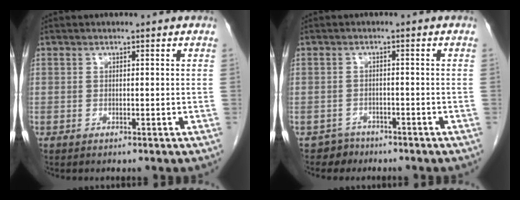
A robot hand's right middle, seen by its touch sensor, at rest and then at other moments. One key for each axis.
{"total": 2.3, "fx": -1.8, "fy": 1.3, "fz": -0.7, "tx": 0.006, "ty": 0.007, "tz": -0.029}